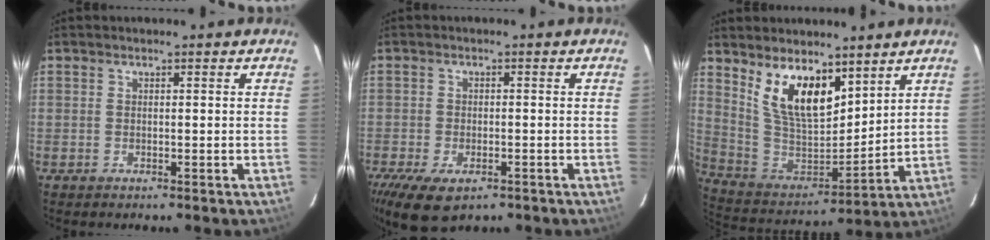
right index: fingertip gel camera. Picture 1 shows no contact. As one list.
[{"total": 9.5, "force": [-5.7, 4.7, 5.9], "torque": [-0.138, -0.033, -0.096]}, {"total": 14.8, "force": [9.0, 6.6, 9.7], "torque": [-0.185, -0.004, 0.185]}]